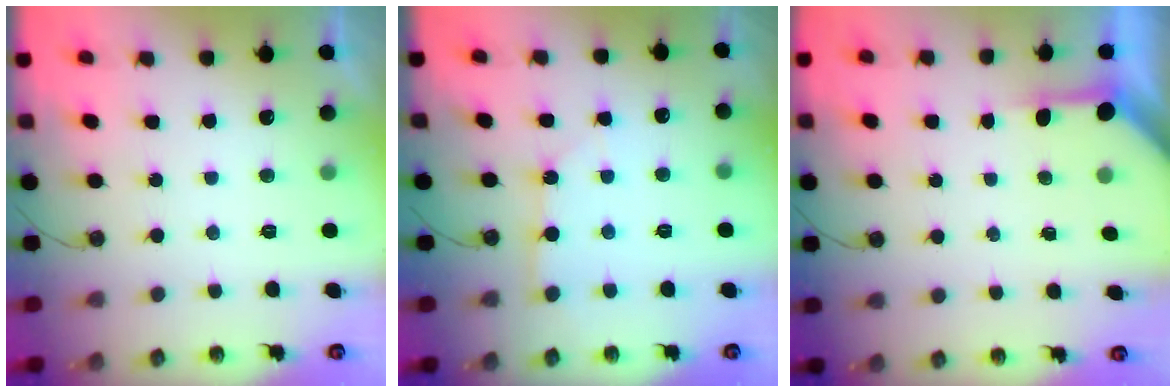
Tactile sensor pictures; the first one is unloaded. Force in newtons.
{"total": 2.2, "press": 2.2, "slide": 0.3}
{"total": 3.4, "press": 3.4, "slide": 0.3}